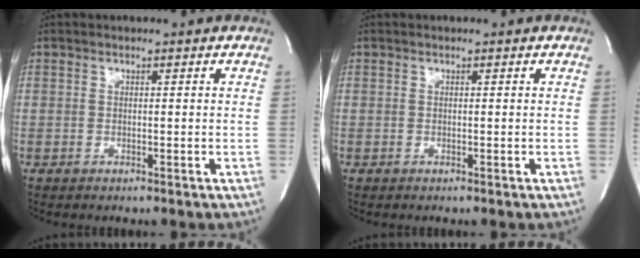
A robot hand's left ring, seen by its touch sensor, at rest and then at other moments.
{"total": 0.0}